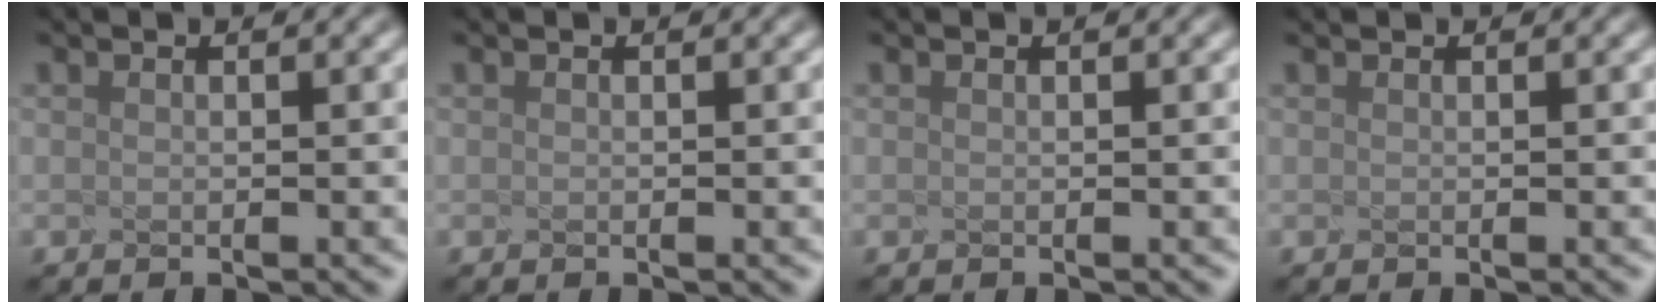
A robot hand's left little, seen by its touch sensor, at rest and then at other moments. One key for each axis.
{"total": 0.0}
{"total": 0.0}
{"total": 0.0}